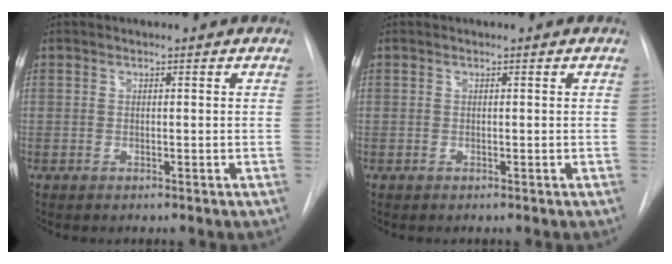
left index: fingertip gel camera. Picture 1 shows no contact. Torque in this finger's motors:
{"motor_torque": [0.00, 0.00, 0.00, 0.00]}